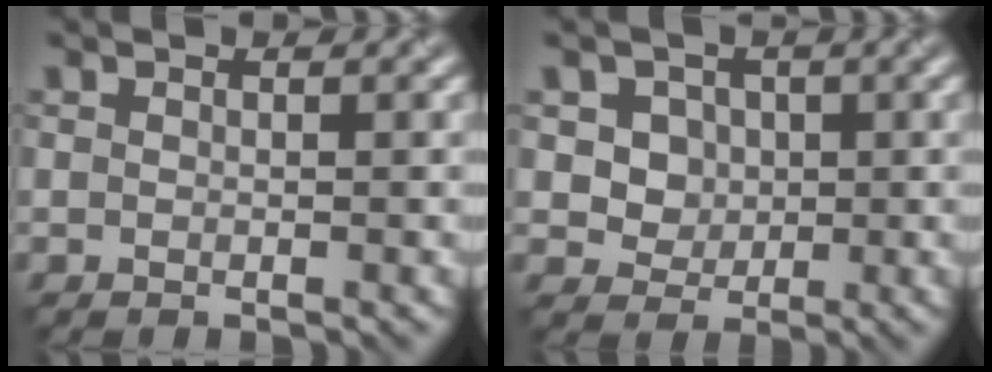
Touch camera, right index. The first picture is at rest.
{"total": 4.3, "force": [1.3, 3.7, 1.8], "torque": [-0.034, -0.001, 0.024]}